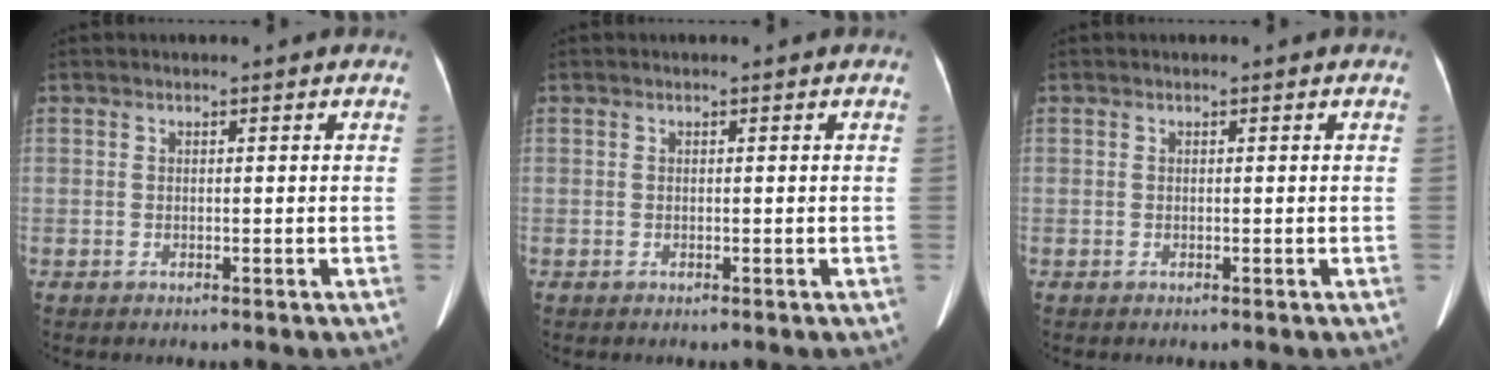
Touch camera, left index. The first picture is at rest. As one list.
[{"total": 0.0}, {"total": 0.0}]